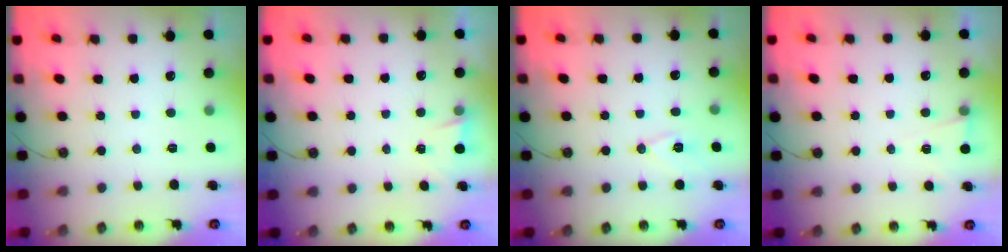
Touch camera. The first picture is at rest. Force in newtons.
{"total": 1.5, "press": 0.9, "slide": 1.2}
{"total": 7.8, "press": 6.8, "slide": 3.9}
{"total": 5.2, "press": 2.9, "slide": 4.2}